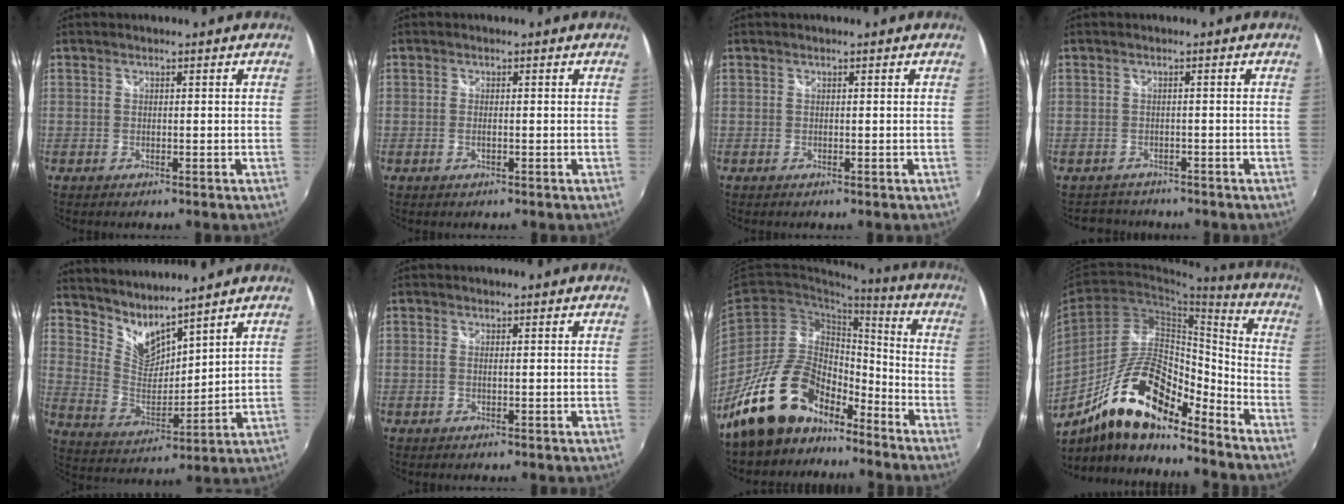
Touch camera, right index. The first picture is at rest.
{"total": 0.9, "force": [-0.3, 0.3, 0.8], "torque": [-0.017, 0.001, -0.005]}
{"total": 0.0}
{"total": 3.1, "force": [-2.5, 1.8, -0.2], "torque": [-0.005, 0.009, -0.043]}
{"total": 8.8, "force": [8.0, 2.2, 3.0], "torque": [-0.059, -0.014, 0.160]}
{"total": 0.7, "force": [0.1, 0.0, 0.7], "torque": [-0.018, 0.003, 0.001]}
{"total": 18.2, "force": [-13.3, 9.3, 8.2], "torque": [-0.156, 0.035, -0.212]}
{"total": 18.5, "force": [-12.7, 5.8, 12.1], "torque": [-0.222, 0.006, -0.227]}